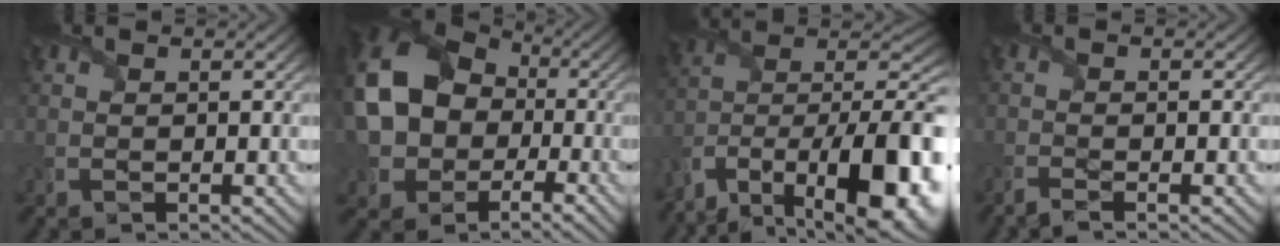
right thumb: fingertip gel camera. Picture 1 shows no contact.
{"total": 16.2, "force": [0.0, 13.2, 9.5], "torque": [-0.236, -0.013, -0.013]}
{"total": 19.0, "force": [-10.7, 10.4, 11.8], "torque": [-0.220, -0.030, -0.154]}
{"total": 2.1, "force": [-1.6, -0.5, 1.3], "torque": [-0.029, -0.004, -0.037]}